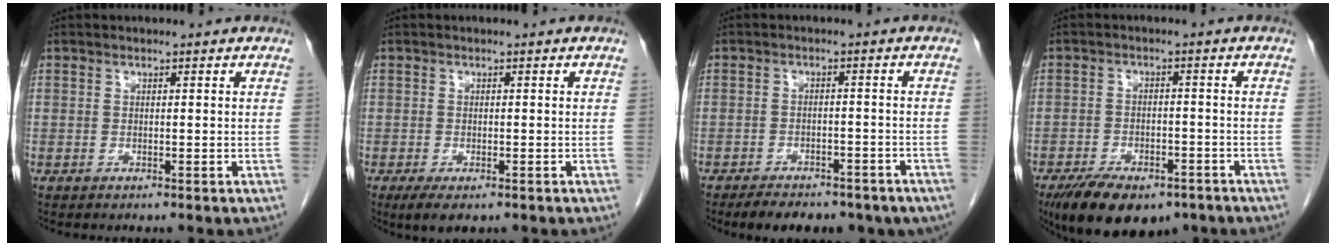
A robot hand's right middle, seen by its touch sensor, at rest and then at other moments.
{"total": 3.5, "force": [-2.2, 1.3, 2.5], "torque": [-0.046, -0.009, -0.030]}
{"total": 12.2, "force": [-9.2, 5.2, 5.9], "torque": [-0.091, 0.003, -0.115]}
{"total": 13.0, "force": [-9.2, 5.8, 7.1], "torque": [-0.117, -0.006, -0.138]}